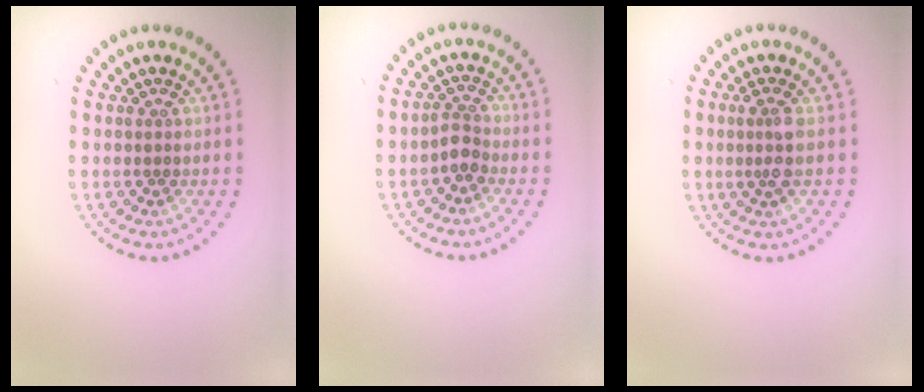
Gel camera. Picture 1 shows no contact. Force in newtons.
{"total": 1.8, "press": 1.4, "slide": 1.0}
{"total": 1.9, "press": 1.5, "slide": 1.1}